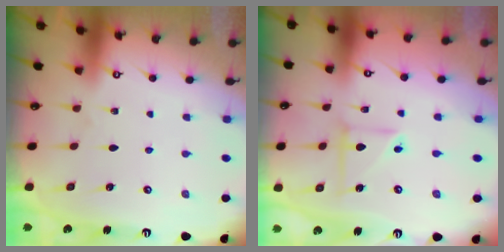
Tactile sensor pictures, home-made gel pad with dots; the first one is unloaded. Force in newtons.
{"total": 6.3, "press": 6.3, "slide": 0.3}